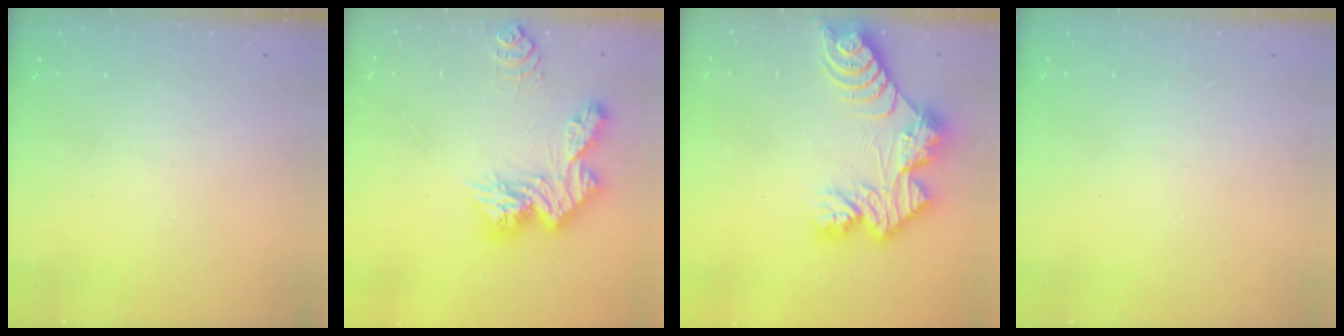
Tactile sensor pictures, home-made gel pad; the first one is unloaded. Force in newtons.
{"total": 15.6, "press": 15.5, "slide": 1.3}
{"total": 13.6, "press": 13.6, "slide": 0.9}
{"total": 0.0}